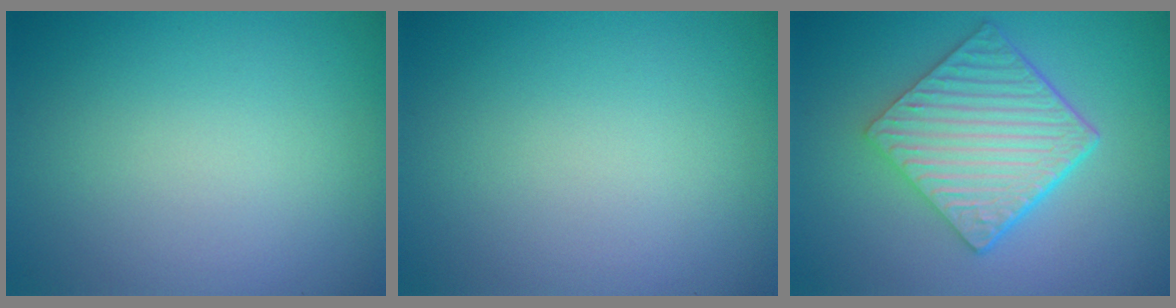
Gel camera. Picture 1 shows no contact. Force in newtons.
{"total": 0.0}
{"total": 6.6, "press": 4.7, "slide": 4.7}